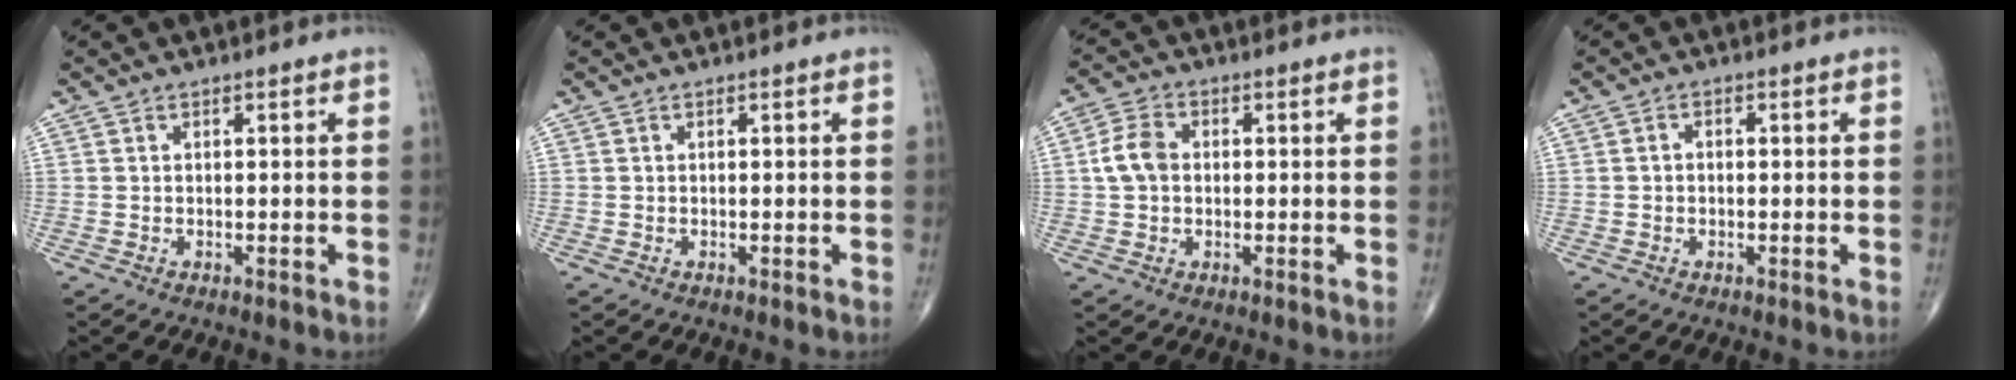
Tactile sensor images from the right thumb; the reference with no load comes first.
{"total": 0.0}
{"total": 5.6, "force": [0.3, 4.1, 3.8], "torque": [-0.074, 0.012, -0.001]}
{"total": 1.2, "force": [-0.1, 0.9, 0.8], "torque": [-0.008, 0.006, -0.004]}